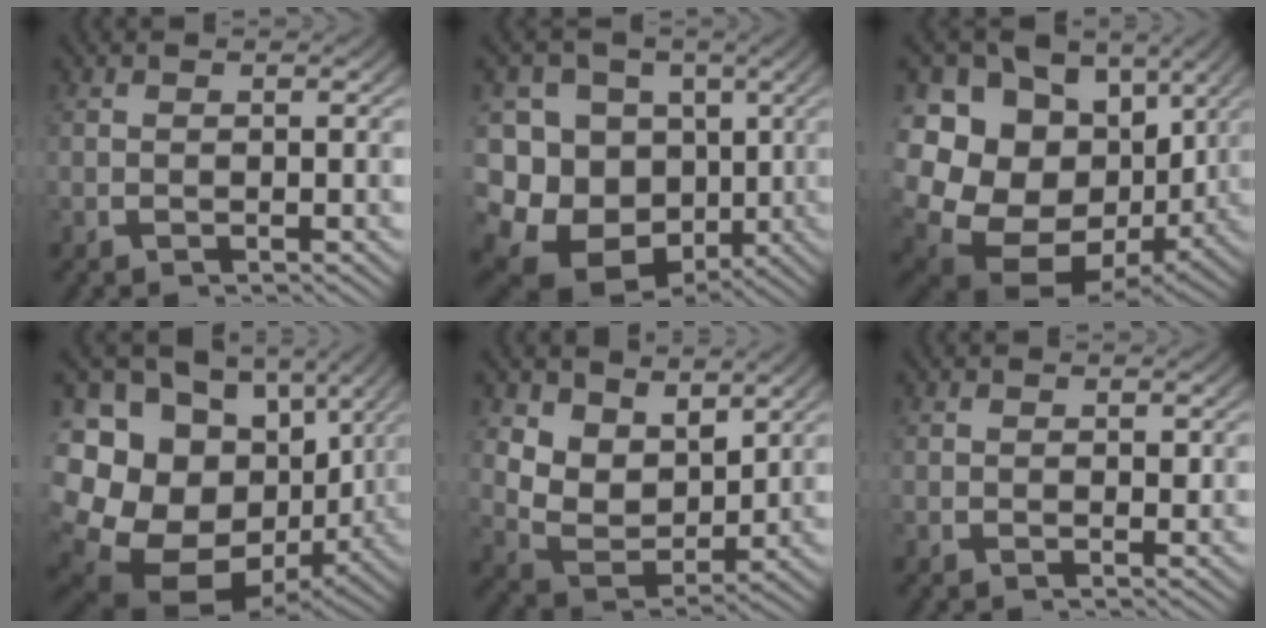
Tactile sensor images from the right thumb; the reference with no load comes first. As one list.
[{"total": 18.8, "force": [-3.7, 15.2, 10.3], "torque": [-0.230, -0.070, -0.049]}, {"total": 22.7, "force": [-2.3, 17.7, 14.1], "torque": [-0.299, -0.089, -0.009]}, {"total": 23.9, "force": [-2.5, 18.5, 15.0], "torque": [-0.310, -0.084, -0.012]}, {"total": 6.7, "force": [1.4, 4.8, 4.5], "torque": [-0.107, -0.033, 0.035]}, {"total": 0.5, "force": [0.2, 0.4, 0.3], "torque": [-0.005, -0.003, 0.006]}]